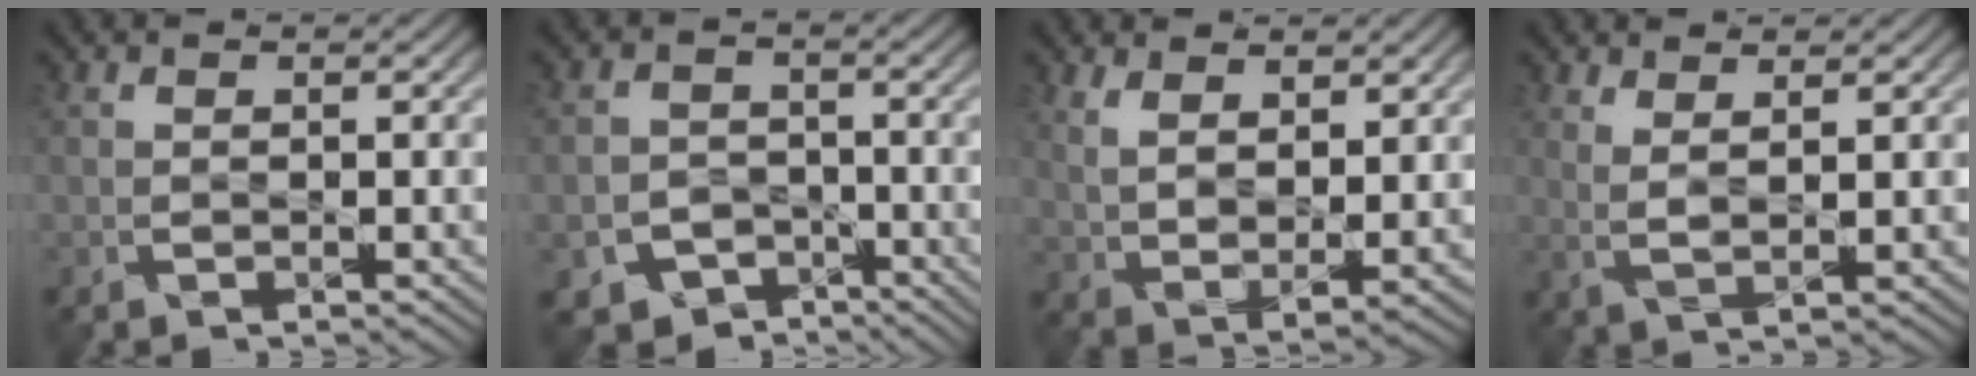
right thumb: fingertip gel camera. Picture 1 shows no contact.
{"total": 5.4, "force": [-3.4, 3.9, 1.5], "torque": [-0.032, -0.007, -0.056]}
{"total": 6.0, "force": [3.6, 2.4, 4.2], "torque": [-0.096, -0.013, 0.079]}
{"total": 3.1, "force": [2.1, 0.6, 2.2], "torque": [-0.042, -0.004, 0.044]}